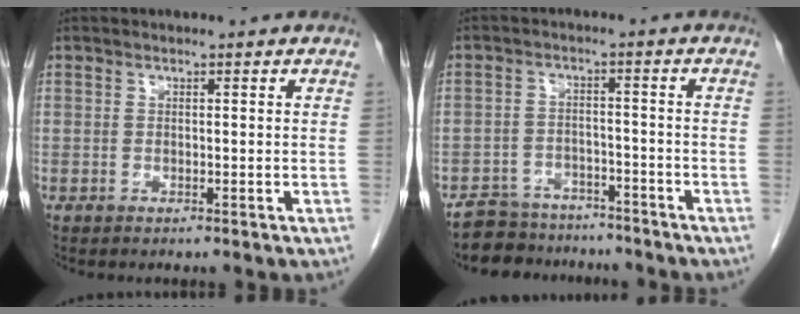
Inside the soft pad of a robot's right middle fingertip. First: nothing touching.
{"total": 7.9, "force": [-7.0, 3.7, 0.5], "torque": [0.004, 0.017, -0.107]}